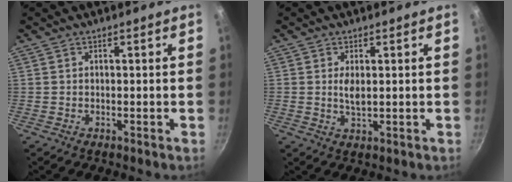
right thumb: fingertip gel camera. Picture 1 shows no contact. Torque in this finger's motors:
{"motor_torque": [0.96, 0.47, 0.36, 0.12, 0.12]}